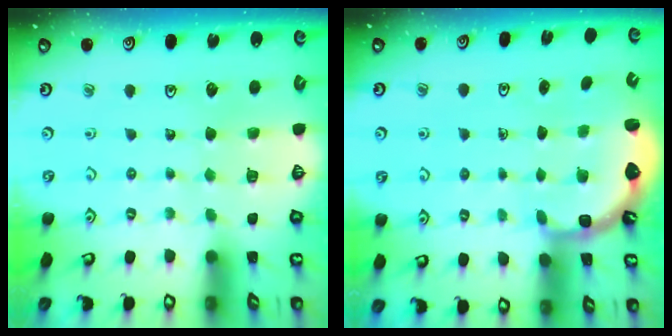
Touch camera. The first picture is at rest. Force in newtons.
{"total": 2.5, "press": 2.1, "slide": 1.3}